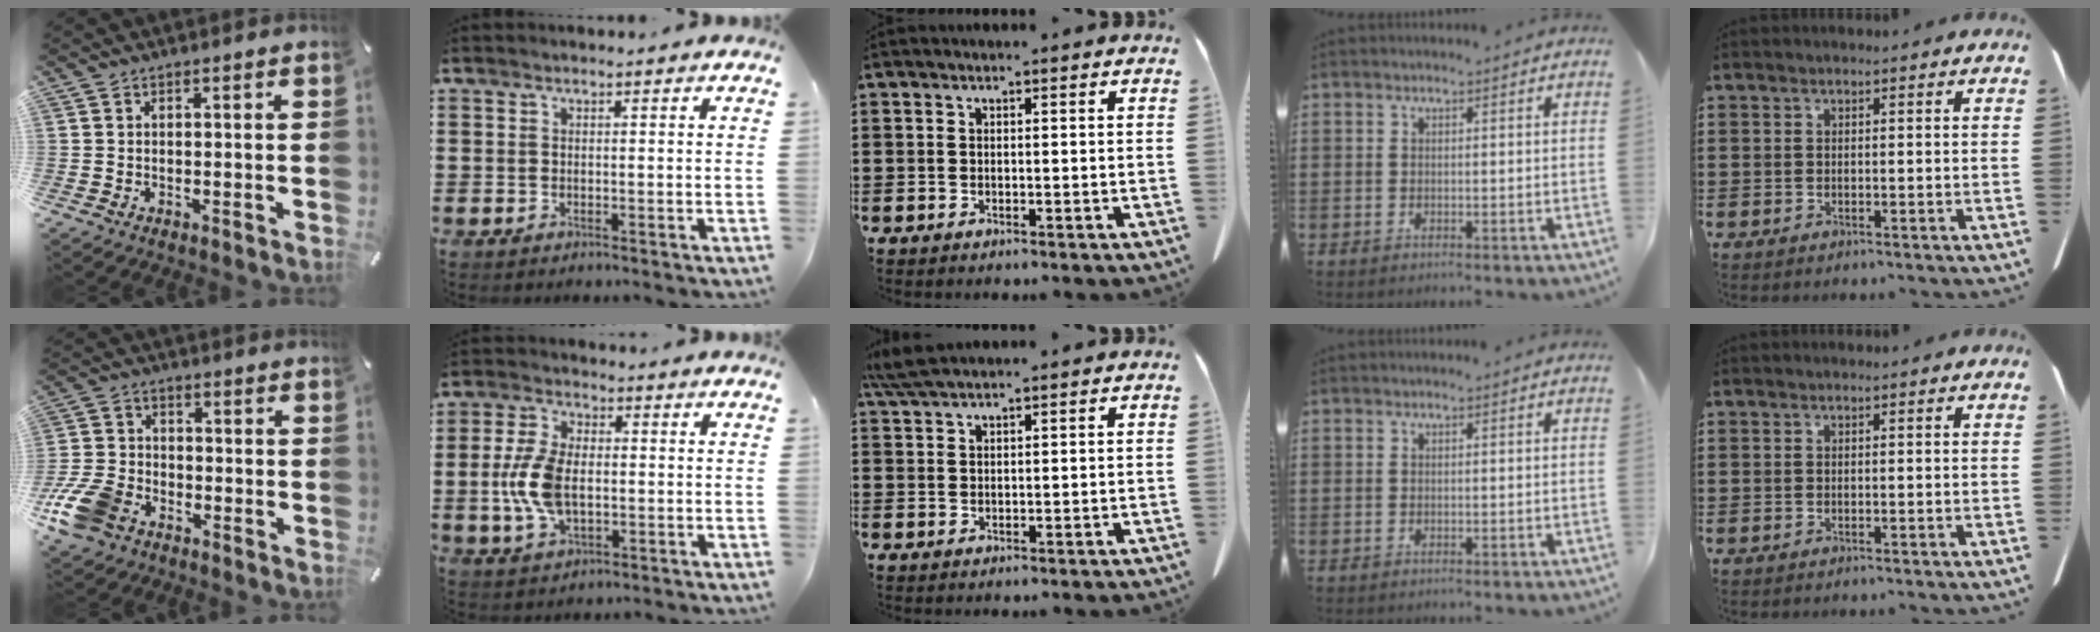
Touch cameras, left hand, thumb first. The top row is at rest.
{"thumb": {"total": 11.4, "force": [-6.4, 7.4, 5.8], "torque": [-0.132, 0.031, -0.120]}, "index": {"total": 8.6, "force": [-0.5, 4.9, 7.1], "torque": [-0.177, -0.001, -0.019]}, "middle": {"total": 3.8, "force": [3.1, 0.4, 2.2], "torque": [-0.050, 0.000, 0.059]}}